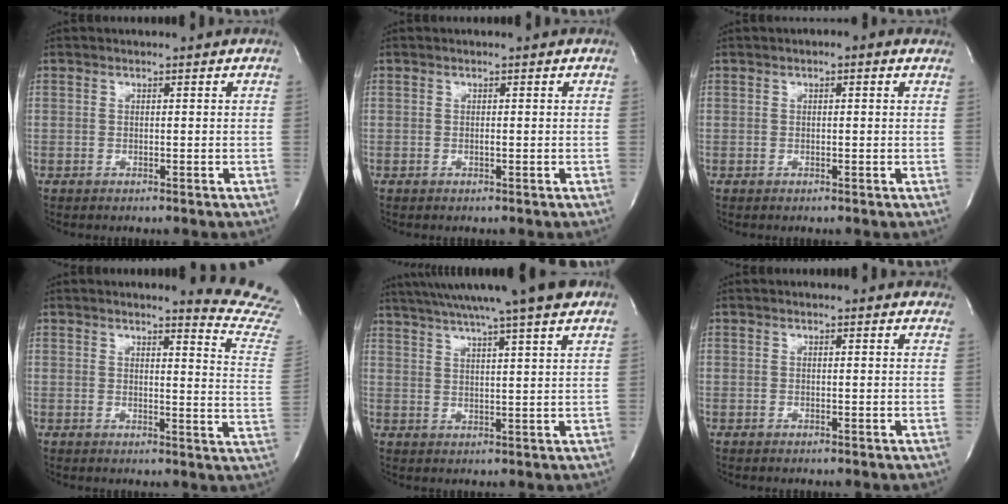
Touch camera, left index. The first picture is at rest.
{"total": 0.0}
{"total": 1.4, "force": [0.5, 0.6, 1.2], "torque": [-0.019, 0.003, 0.000]}
{"total": 11.6, "force": [11.4, -1.4, 1.7], "torque": [-0.007, -0.146, 0.093]}
{"total": 17.3, "force": [14.2, -0.3, 9.9], "torque": [-0.170, 0.017, 0.197]}
{"total": 5.1, "force": [4.7, 1.5, 1.4], "torque": [-0.011, 0.007, 0.037]}